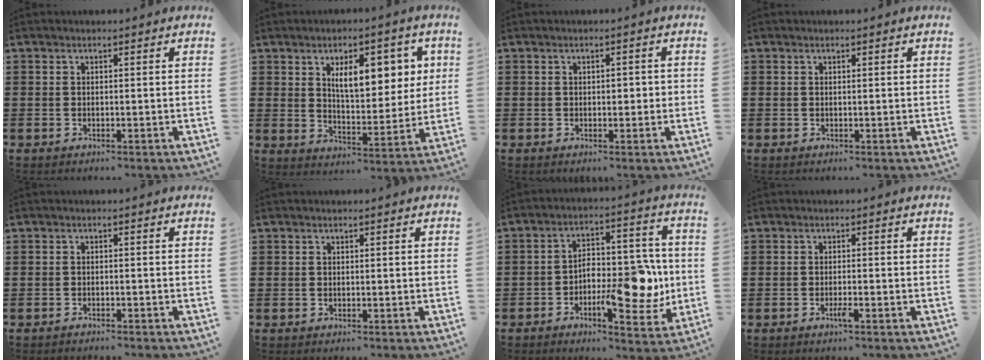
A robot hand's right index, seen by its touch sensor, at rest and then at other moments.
{"total": 8.8, "force": [3.5, 4.2, 6.9], "torque": [-0.106, -0.003, 0.053]}
{"total": 1.2, "force": [-0.1, 0.9, 0.9], "torque": [-0.017, 0.009, -0.005]}
{"total": 0.0}
{"total": 0.8, "force": [-0.8, 0.0, 0.0], "torque": [-0.003, 0.001, -0.016]}
{"total": 0.0}
{"total": 11.0, "force": [-2.4, 5.0, 9.5], "torque": [-0.123, 0.003, -0.039]}
{"total": 1.7, "force": [-1.0, 0.1, 1.4], "torque": [-0.026, -0.004, -0.017]}